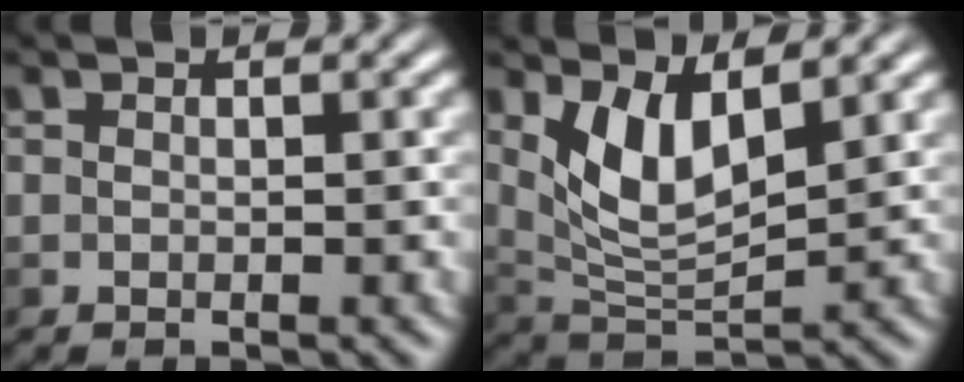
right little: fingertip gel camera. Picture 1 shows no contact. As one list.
[{"total": 5.0, "force": [1.8, 2.1, 4.1], "torque": [-0.089, -0.013, 0.038]}]